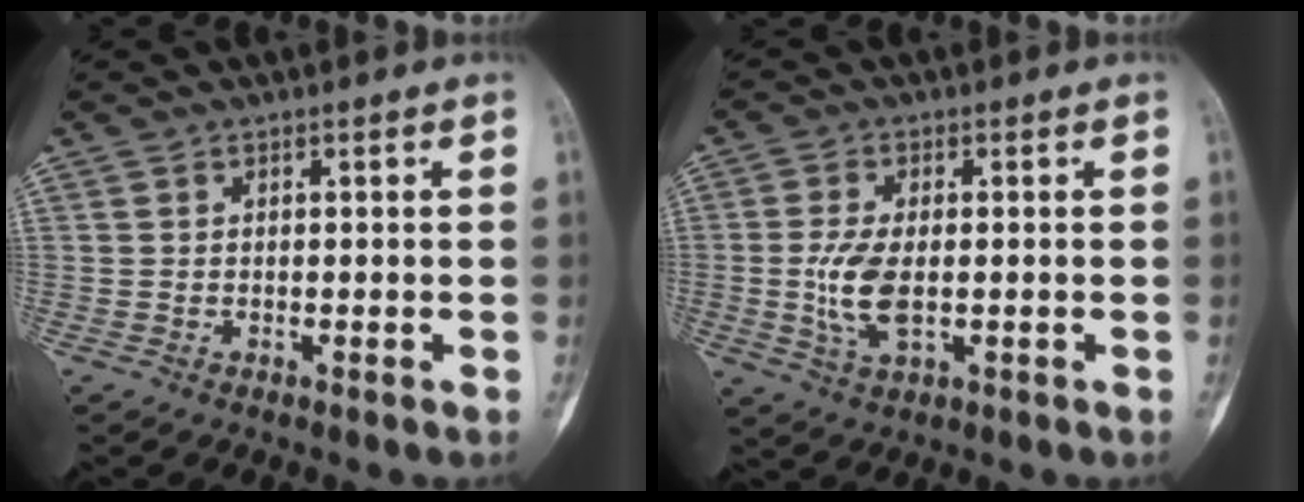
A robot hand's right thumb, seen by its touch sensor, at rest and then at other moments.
{"total": 7.1, "force": [-0.7, 3.3, 6.2], "torque": [-0.135, -0.007, -0.010]}